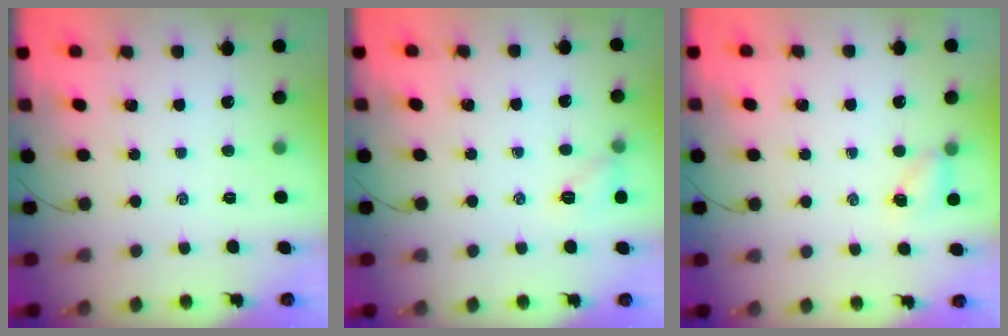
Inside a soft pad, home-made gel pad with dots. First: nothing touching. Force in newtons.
{"total": 7.0, "press": 6.9, "slide": 1.1}
{"total": 4.7, "press": 4.5, "slide": 1.2}